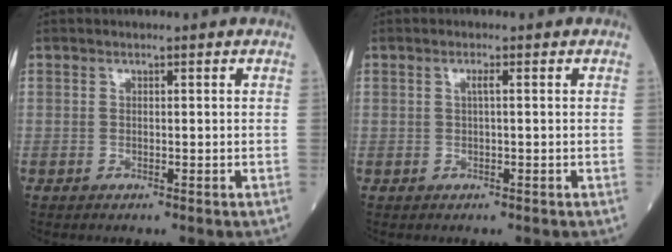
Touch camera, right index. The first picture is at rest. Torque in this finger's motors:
{"motor_torque": [0.07, 0.10, 0.00, 0.03]}